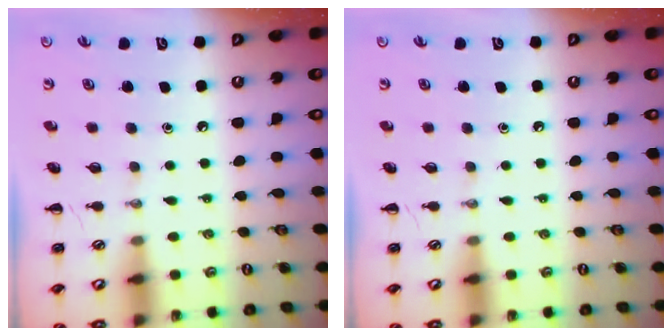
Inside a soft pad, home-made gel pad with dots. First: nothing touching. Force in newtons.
{"total": 0.0}